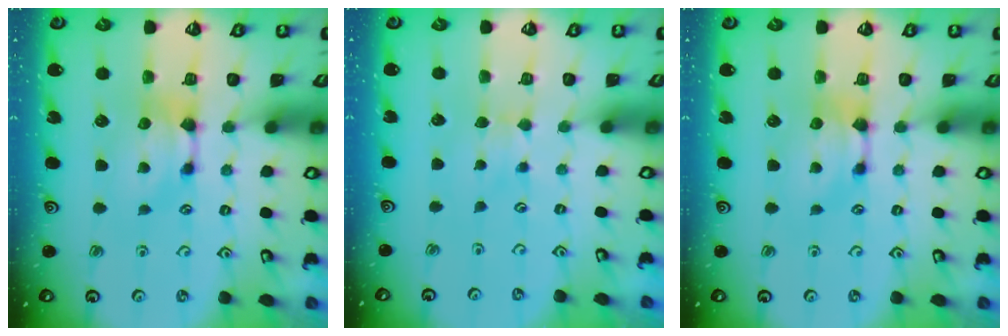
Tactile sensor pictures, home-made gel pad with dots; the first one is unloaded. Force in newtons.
{"total": 2.4, "press": 2.3, "slide": 0.5}
{"total": 0.0}